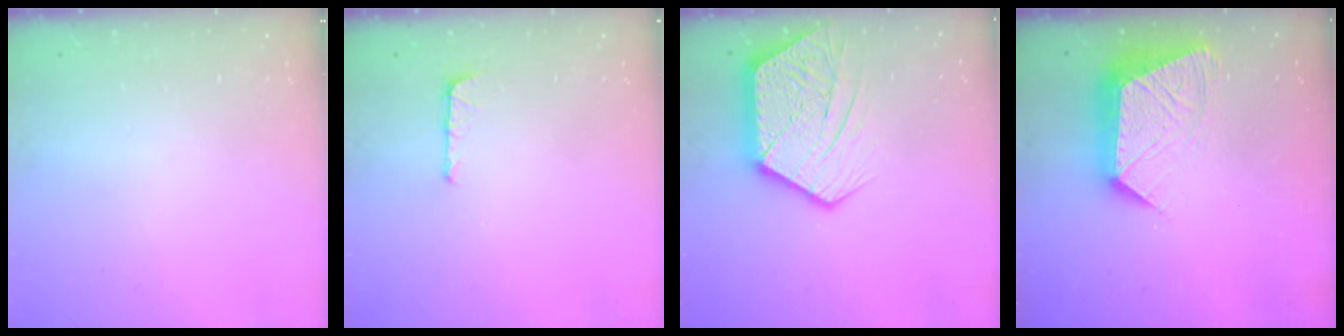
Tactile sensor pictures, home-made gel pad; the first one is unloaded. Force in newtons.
{"total": 5.1, "press": 5.1, "slide": 0.3}
{"total": 18.1, "press": 18.1, "slide": 1.5}
{"total": 14.3, "press": 14.2, "slide": 1.2}